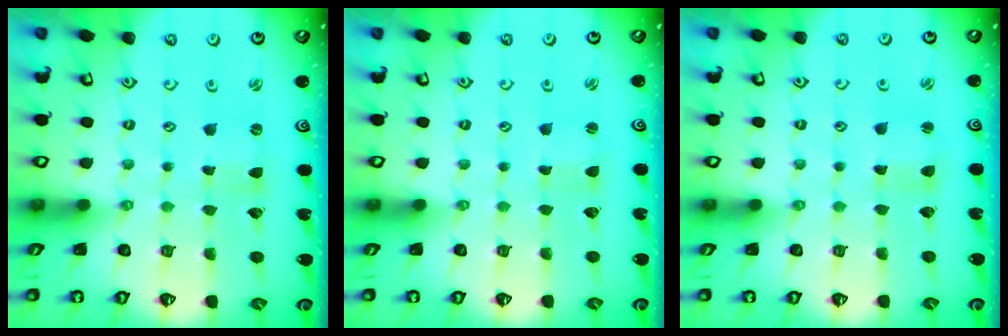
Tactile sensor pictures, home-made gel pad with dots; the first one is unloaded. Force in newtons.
{"total": 1.2, "press": 1.2, "slide": 0.0}
{"total": 1.5, "press": 1.5, "slide": 0.3}